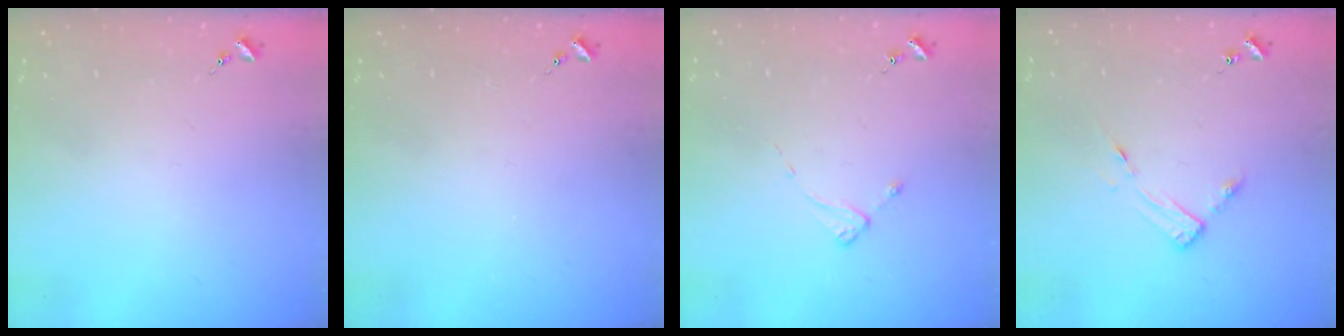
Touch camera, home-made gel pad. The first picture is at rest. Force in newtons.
{"total": 0.0}
{"total": 2.0, "press": 2.0, "slide": 0.3}
{"total": 4.2, "press": 4.2, "slide": 0.5}